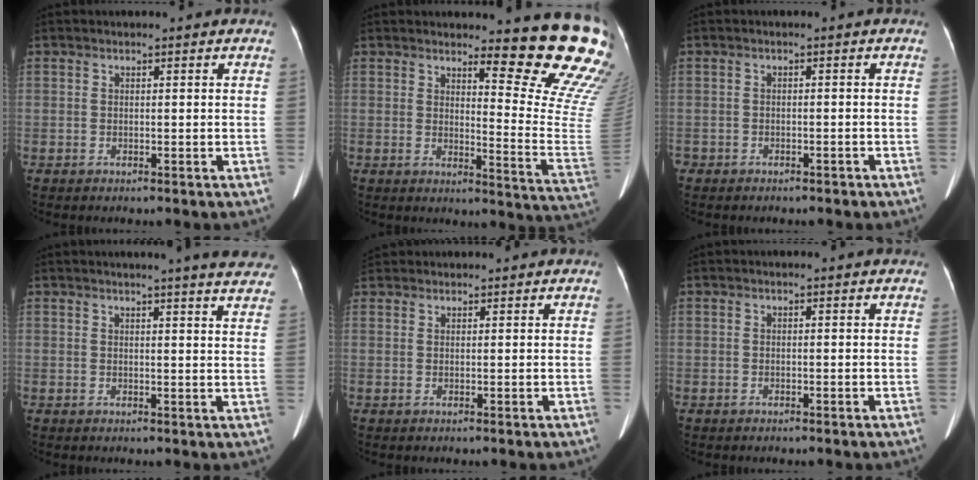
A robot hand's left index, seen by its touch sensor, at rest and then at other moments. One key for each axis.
{"total": 15.6, "fx": 13.4, "fy": 0.3, "fz": 8.1, "tx": -0.092, "ty": -0.131, "tz": 0.138}
{"total": 2.9, "fx": -2.4, "fy": 1.3, "fz": 0.7, "tx": -0.012, "ty": -0.001, "tz": -0.030}
{"total": 13.4, "fx": 12.2, "fy": 0.6, "fz": 5.6, "tx": -0.060, "ty": -0.027, "tz": 0.121}
{"total": 5.4, "fx": 5.1, "fy": 1.5, "fz": 1.1, "tx": -0.019, "ty": 0.039, "tz": 0.081}
{"total": 1.1, "fx": 1.0, "fy": 0.2, "fz": 0.1, "tx": -0.014, "ty": 0.013, "tz": 0.008}